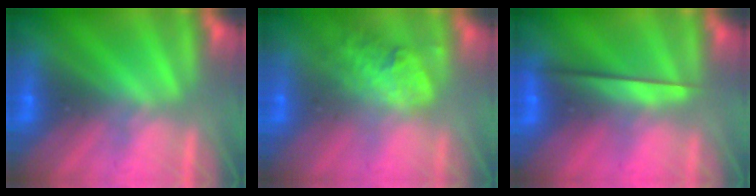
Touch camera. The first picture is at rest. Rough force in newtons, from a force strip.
{"total": 2.0}
{"total": 2.3}